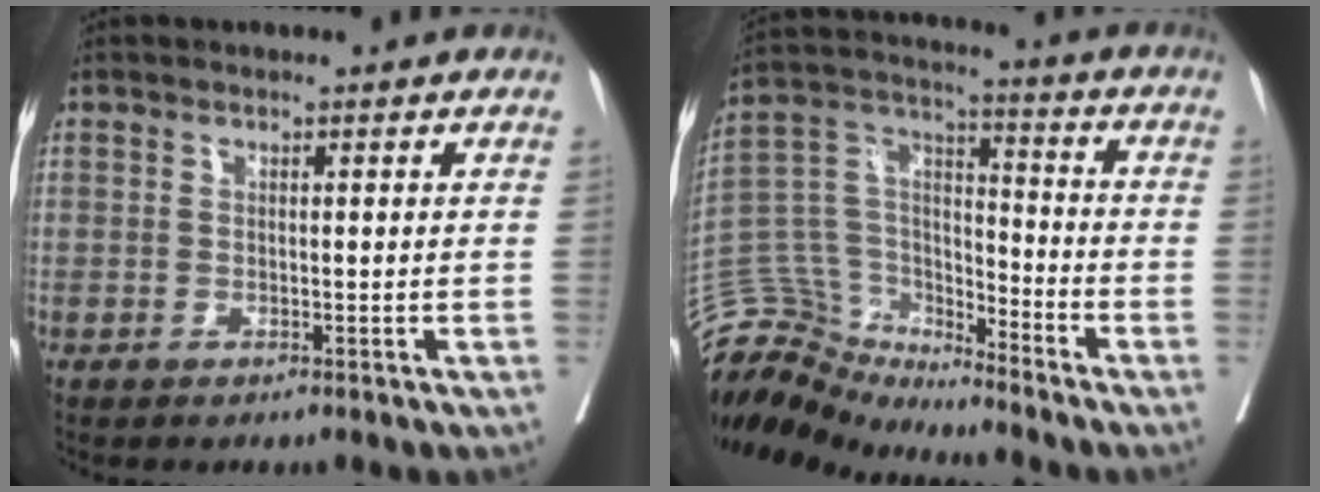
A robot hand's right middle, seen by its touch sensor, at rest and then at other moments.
{"total": 11.3, "force": [-11.0, 2.5, -0.3], "torque": [0.002, 0.071, -0.213]}